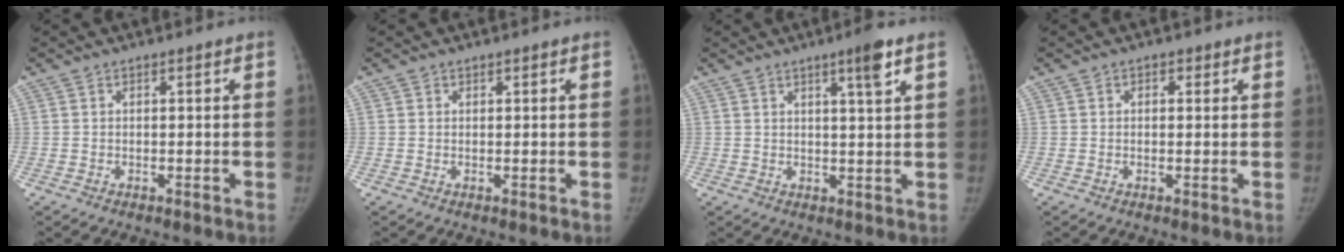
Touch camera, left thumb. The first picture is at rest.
{"total": 0.0}
{"total": 4.6, "force": [2.6, 0.0, 3.8], "torque": [-0.055, -0.014, 0.040]}
{"total": 1.0, "force": [0.4, 0.8, 0.4], "torque": [0.008, 0.001, 0.001]}